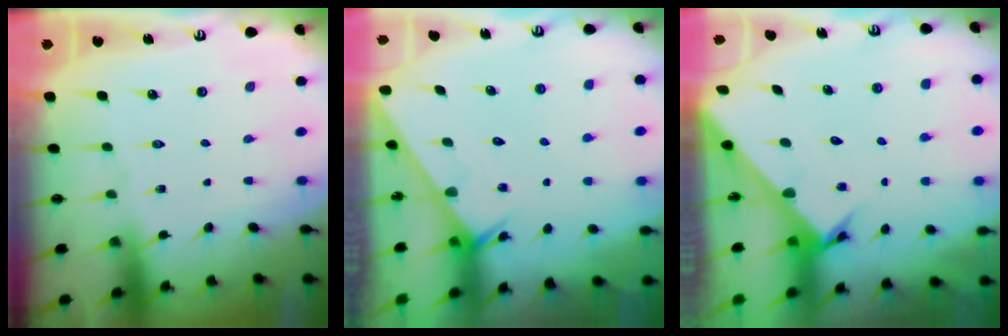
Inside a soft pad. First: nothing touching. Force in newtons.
{"total": 2.0, "press": 2.0, "slide": 0.0}
{"total": 2.6, "press": 2.6, "slide": 0.2}